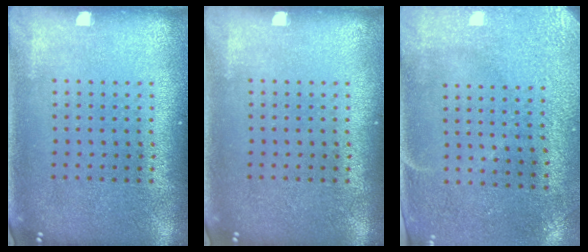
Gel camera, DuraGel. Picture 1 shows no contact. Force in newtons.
{"total": 0.0}
{"total": 2.9, "press": 2.4, "slide": 1.6}